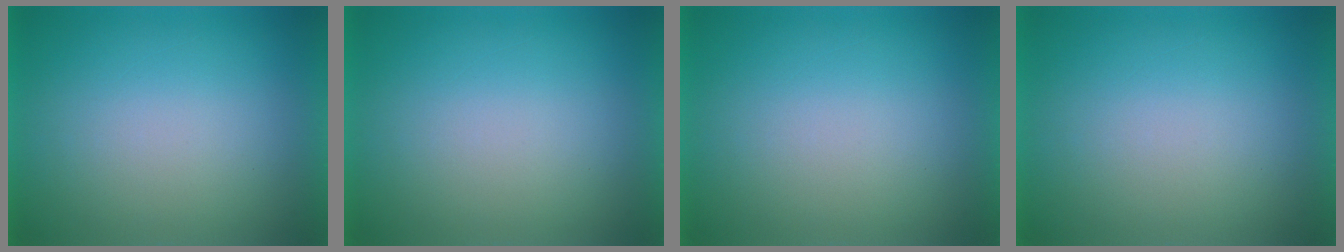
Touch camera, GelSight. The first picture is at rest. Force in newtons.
{"total": 0.0}
{"total": 0.0}
{"total": 0.0}